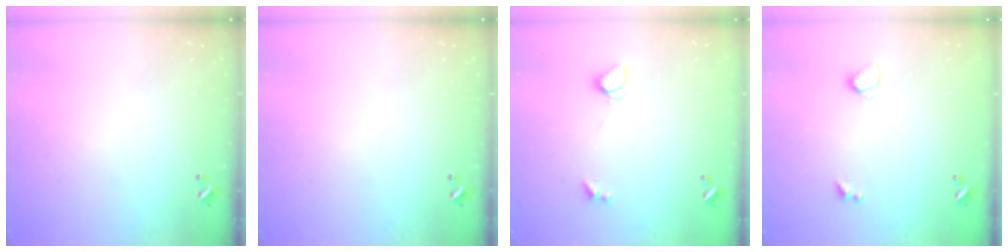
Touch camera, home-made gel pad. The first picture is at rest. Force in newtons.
{"total": 0.0}
{"total": 1.8, "press": 1.8, "slide": 0.5}
{"total": 0.8, "press": 0.7, "slide": 0.5}